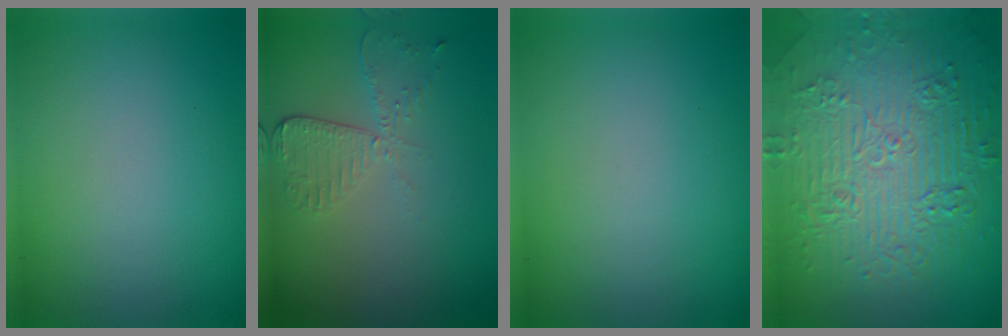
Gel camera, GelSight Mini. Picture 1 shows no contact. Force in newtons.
{"total": 2.9, "press": 2.6, "slide": 1.4}
{"total": 0.0}
{"total": 11.0, "press": 7.4, "slide": 8.2}